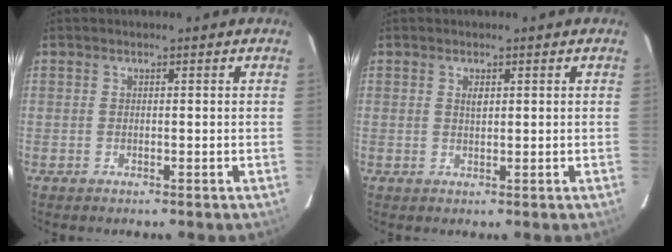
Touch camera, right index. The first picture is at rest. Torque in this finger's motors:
{"motor_torque": [0.13, 0.02, 0.08, 0.04]}